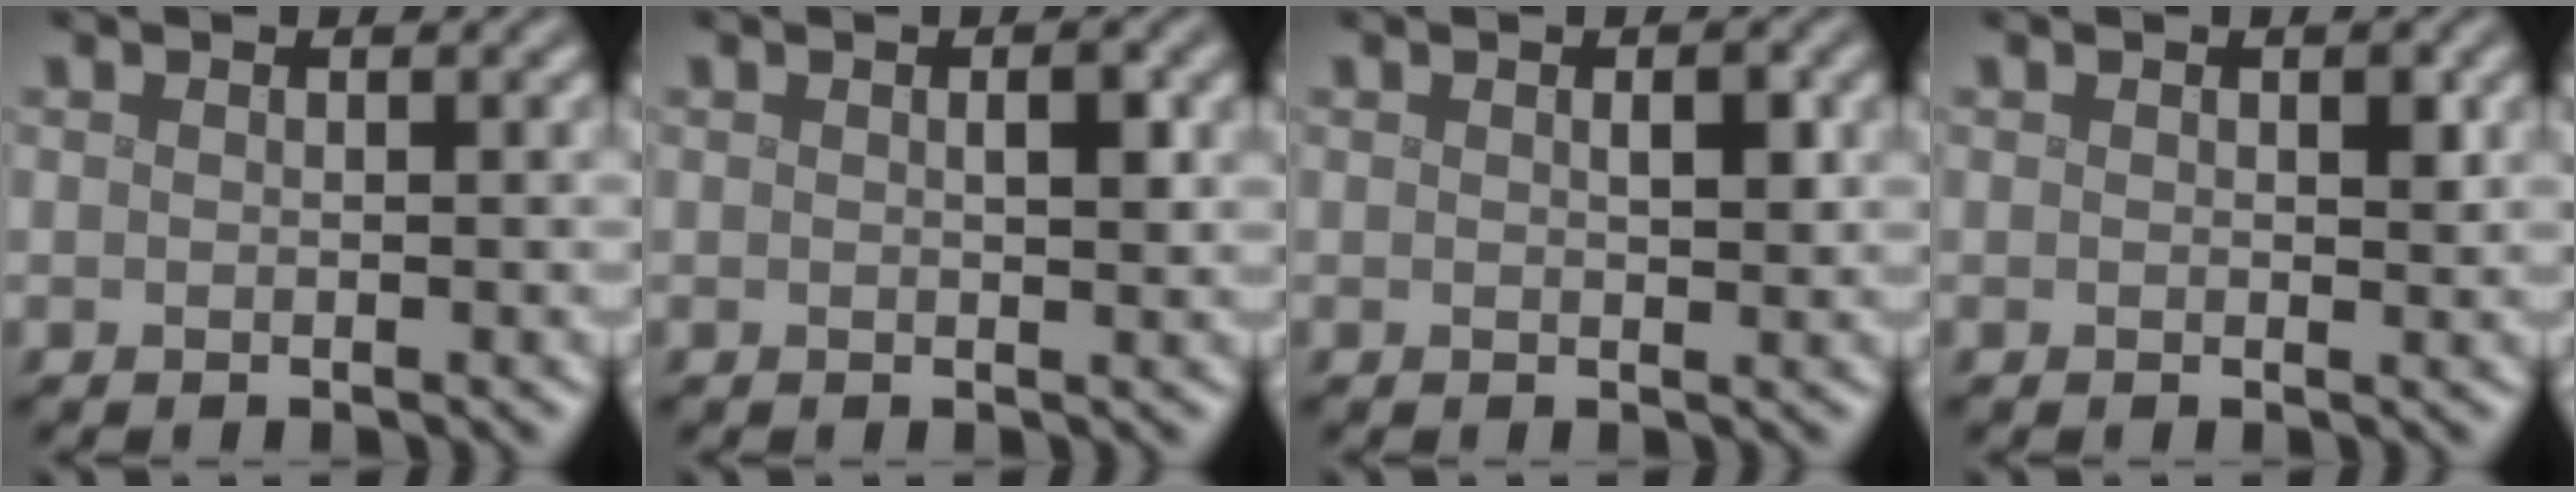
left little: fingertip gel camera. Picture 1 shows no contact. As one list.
[{"total": 1.9, "force": [0.5, 0.4, 1.8], "torque": [-0.024, 0.001, 0.008]}, {"total": 1.7, "force": [0.5, 0.5, 1.5], "torque": [-0.023, -0.001, 0.009]}, {"total": 1.1, "force": [0.3, 0.5, 0.9], "torque": [-0.009, -0.003, 0.004]}]